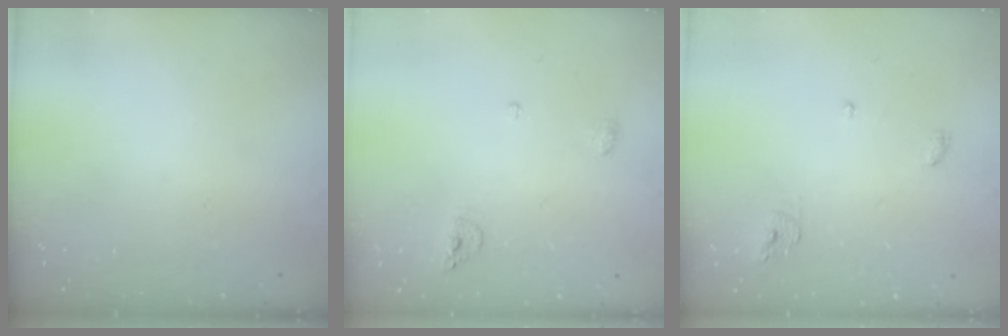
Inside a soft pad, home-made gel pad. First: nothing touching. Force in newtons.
{"total": 5.7, "press": 5.7, "slide": 1.0}
{"total": 4.5, "press": 4.5, "slide": 0.3}